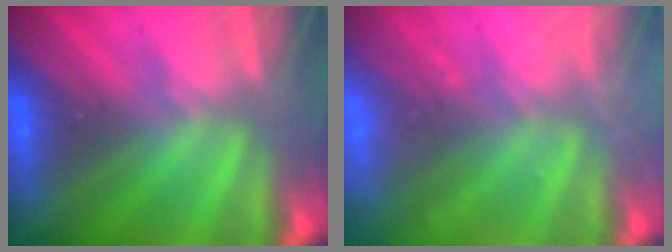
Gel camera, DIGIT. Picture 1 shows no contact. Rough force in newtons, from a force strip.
{"total": 2.4}